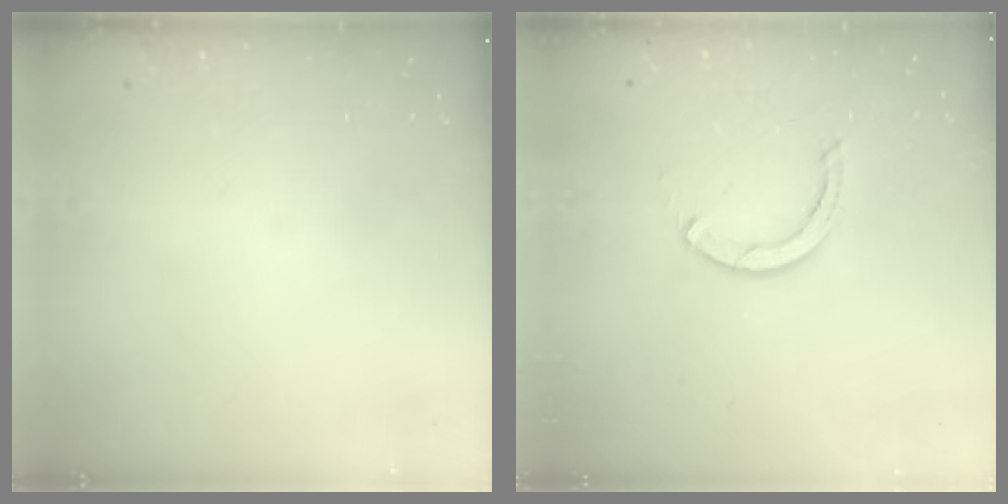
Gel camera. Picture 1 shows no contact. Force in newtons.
{"total": 2.4, "press": 2.4, "slide": 0.0}